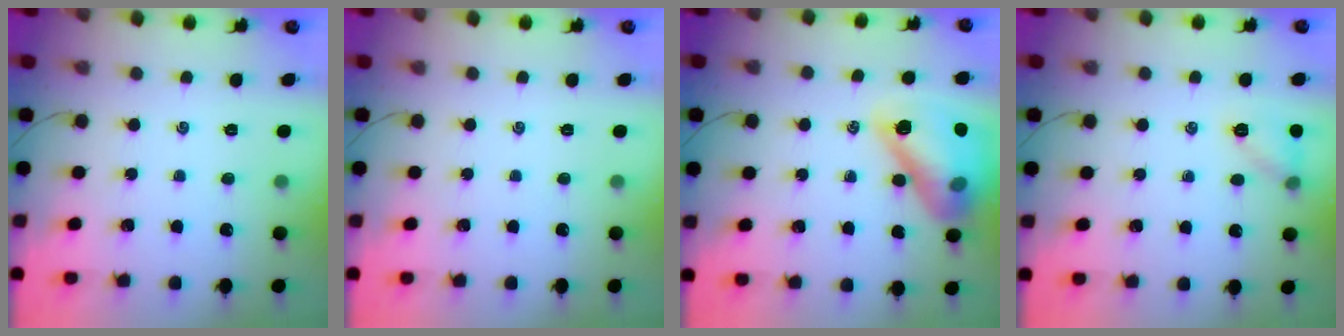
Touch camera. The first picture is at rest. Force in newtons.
{"total": 0.0}
{"total": 17.7, "press": 17.7, "slide": 1.6}
{"total": 7.6, "press": 7.6, "slide": 0.5}